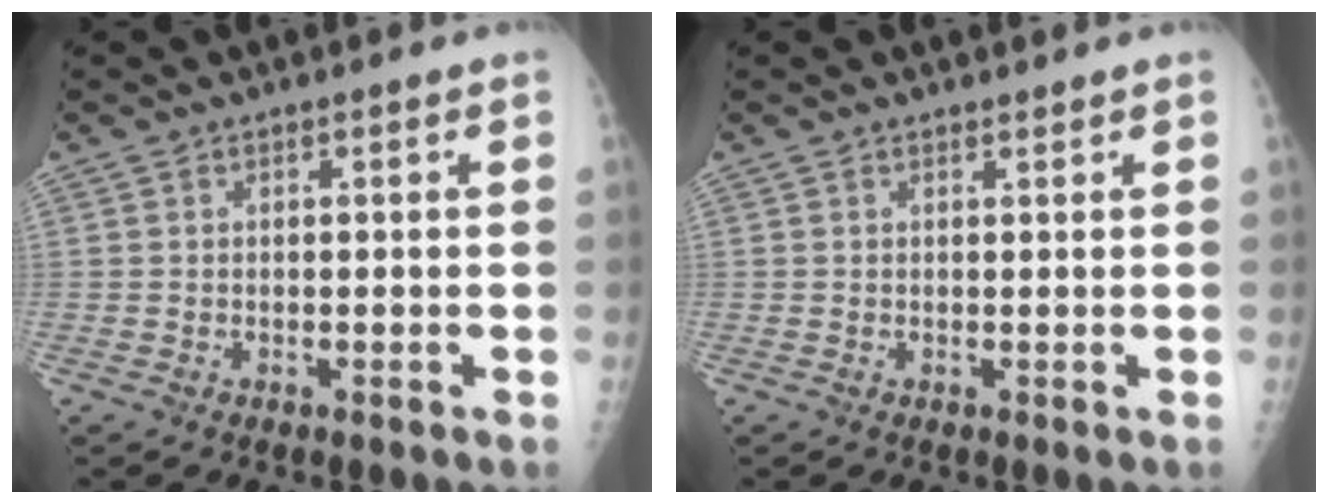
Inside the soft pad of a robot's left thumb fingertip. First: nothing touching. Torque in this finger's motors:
{"motor_torque": [0.14, -0.01, -0.29, 0.08, 0.03]}